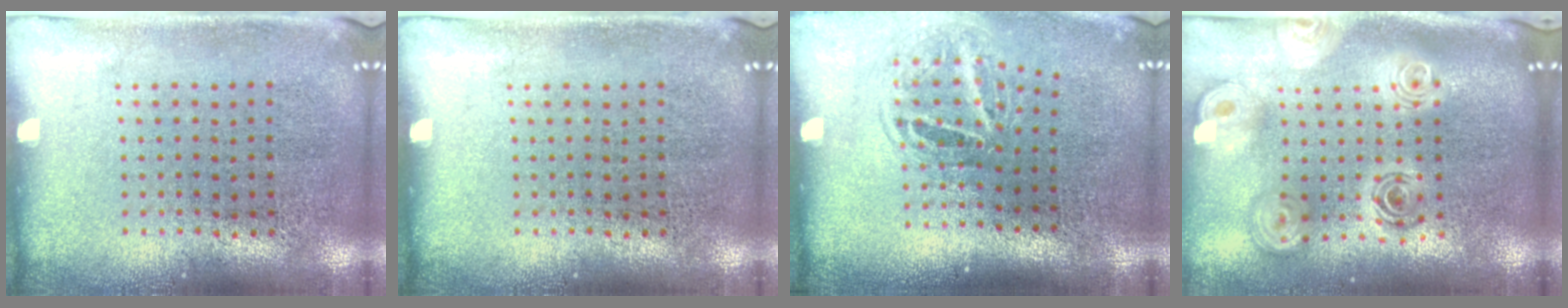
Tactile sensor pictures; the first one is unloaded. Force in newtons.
{"total": 0.0}
{"total": 1.8, "press": 1.2, "slide": 1.3}
{"total": 2.5, "press": 1.9, "slide": 1.7}